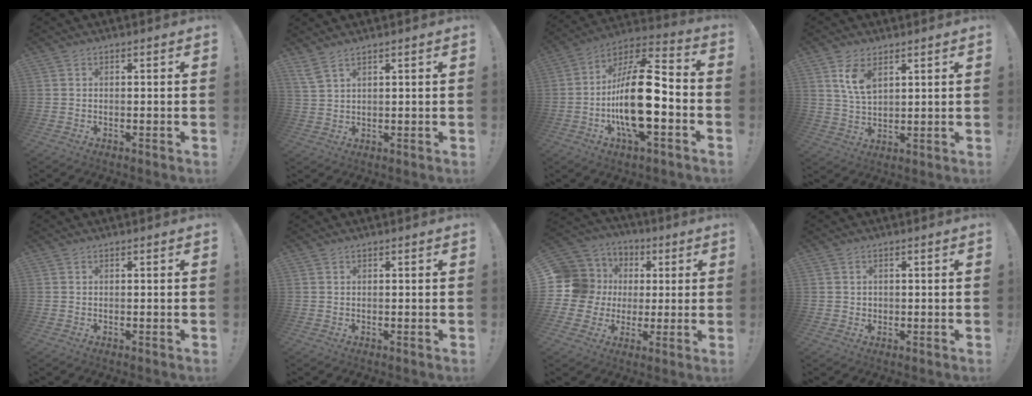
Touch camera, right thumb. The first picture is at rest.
{"total": 3.8, "force": [2.9, 0.8, 2.4], "torque": [-0.049, -0.011, 0.055]}
{"total": 22.4, "force": [-4.1, 8.1, 20.5], "torque": [-0.371, 0.019, -0.069]}
{"total": 7.7, "force": [4.0, 4.1, 5.2], "torque": [-0.093, -0.013, 0.074]}
{"total": 0.0}
{"total": 0.0}
{"total": 13.7, "force": [2.0, 12.8, 4.5], "torque": [-0.078, -0.010, 0.061]}
{"total": 1.2, "force": [0.3, 1.1, 0.3], "torque": [-0.003, 0.000, 0.004]}